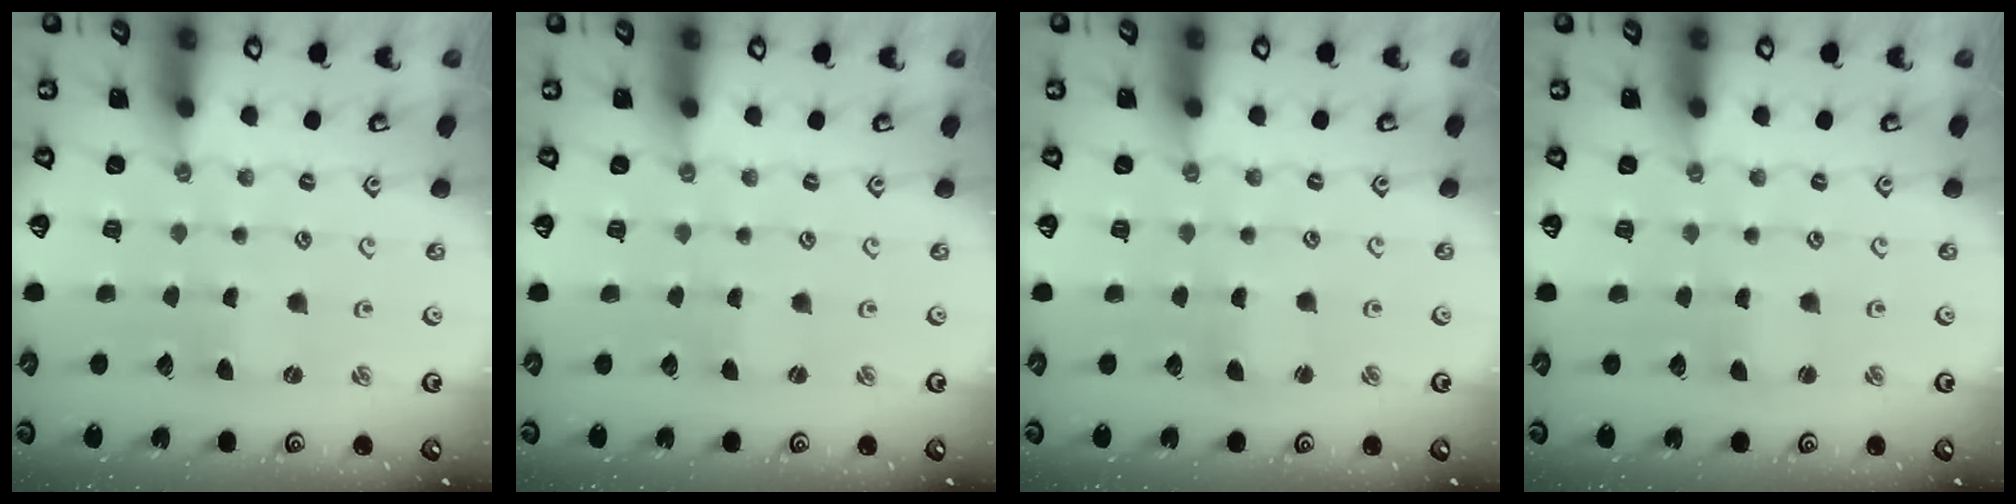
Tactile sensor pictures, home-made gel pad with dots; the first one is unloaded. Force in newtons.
{"total": 0.0}
{"total": 1.3, "press": 1.2, "slide": 0.2}
{"total": 1.5, "press": 1.5, "slide": 0.0}